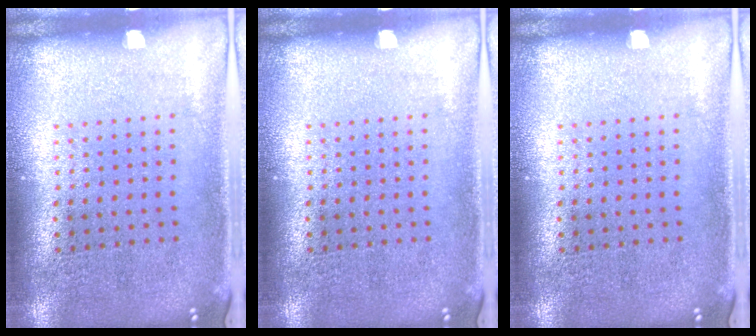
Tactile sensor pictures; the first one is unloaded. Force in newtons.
{"total": 0.0}
{"total": 0.0}